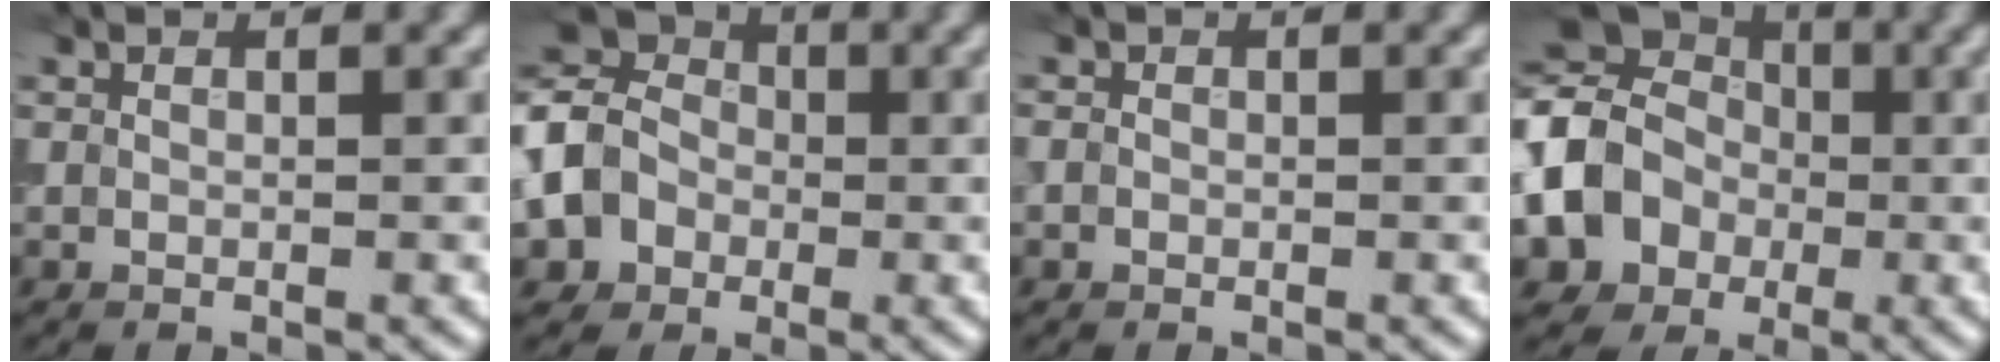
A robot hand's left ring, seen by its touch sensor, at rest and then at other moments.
{"total": 9.3, "force": [-2.1, 8.1, 4.0], "torque": [-0.095, 0.010, -0.067]}
{"total": 0.6, "force": [-0.2, 0.6, 0.1], "torque": [0.001, -0.004, -0.005]}
{"total": 10.3, "force": [-1.5, 8.7, 5.3], "torque": [-0.102, -0.013, -0.051]}